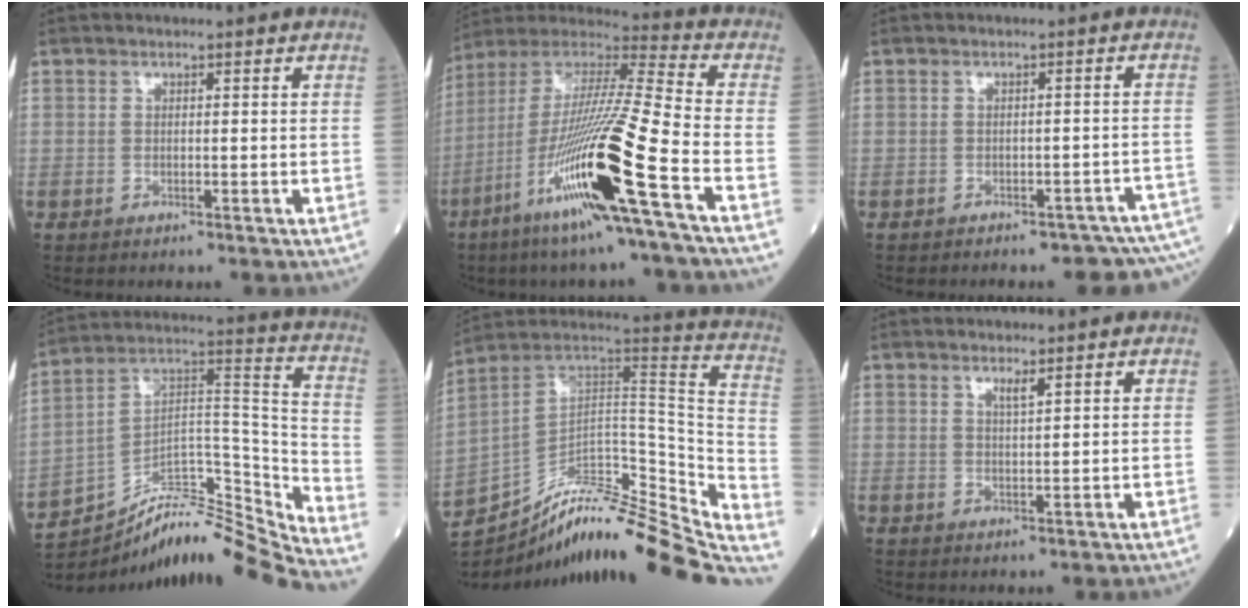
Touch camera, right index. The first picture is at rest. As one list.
[{"total": 21.3, "force": [-9.0, -0.6, 19.3], "torque": [-0.399, -0.042, -0.178]}, {"total": 10.6, "force": [-9.7, 2.8, 3.5], "torque": [-0.025, 0.020, -0.097]}, {"total": 17.0, "force": [-16.1, -0.2, 5.6], "torque": [-0.083, 0.069, -0.263]}, {"total": 31.3, "force": [-27.7, 4.8, 13.7], "torque": [-0.161, 0.021, -0.397]}, {"total": 1.5, "force": [1.0, -0.1, 1.1], "torque": [-0.020, -0.005, 0.019]}]